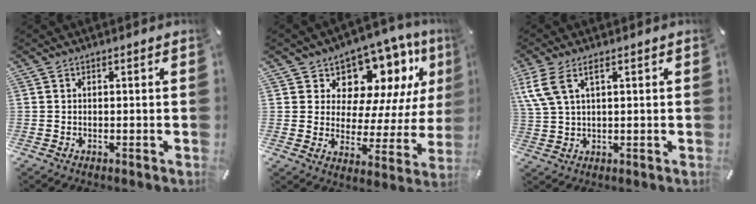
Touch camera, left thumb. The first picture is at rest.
{"total": 11.1, "force": [7.6, 7.4, 3.3], "torque": [-0.045, -0.083, 0.134]}
{"total": 6.2, "force": [2.7, 2.6, 4.8], "torque": [-0.121, -0.007, 0.046]}